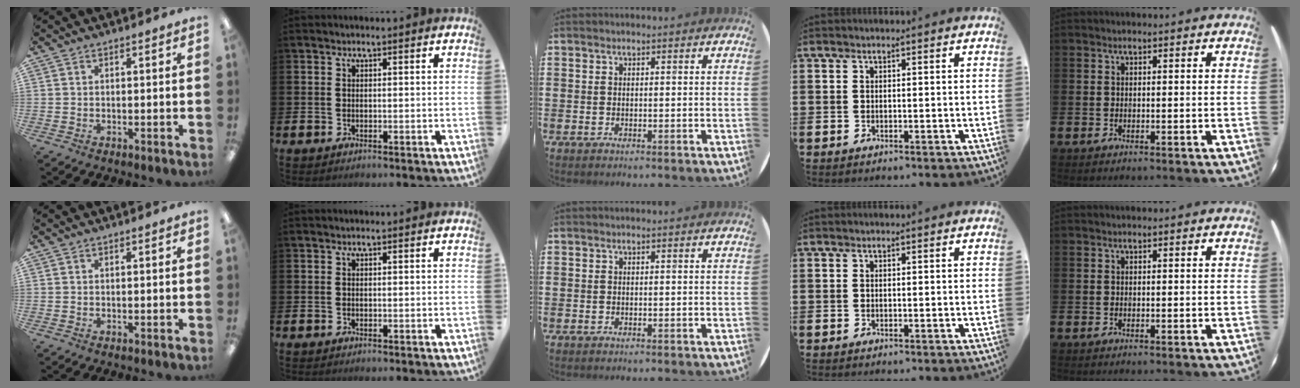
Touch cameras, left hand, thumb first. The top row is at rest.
{}